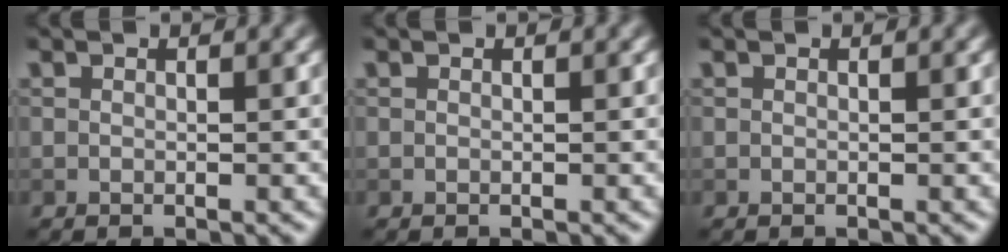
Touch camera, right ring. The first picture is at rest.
{"total": 0.0}
{"total": 0.0}